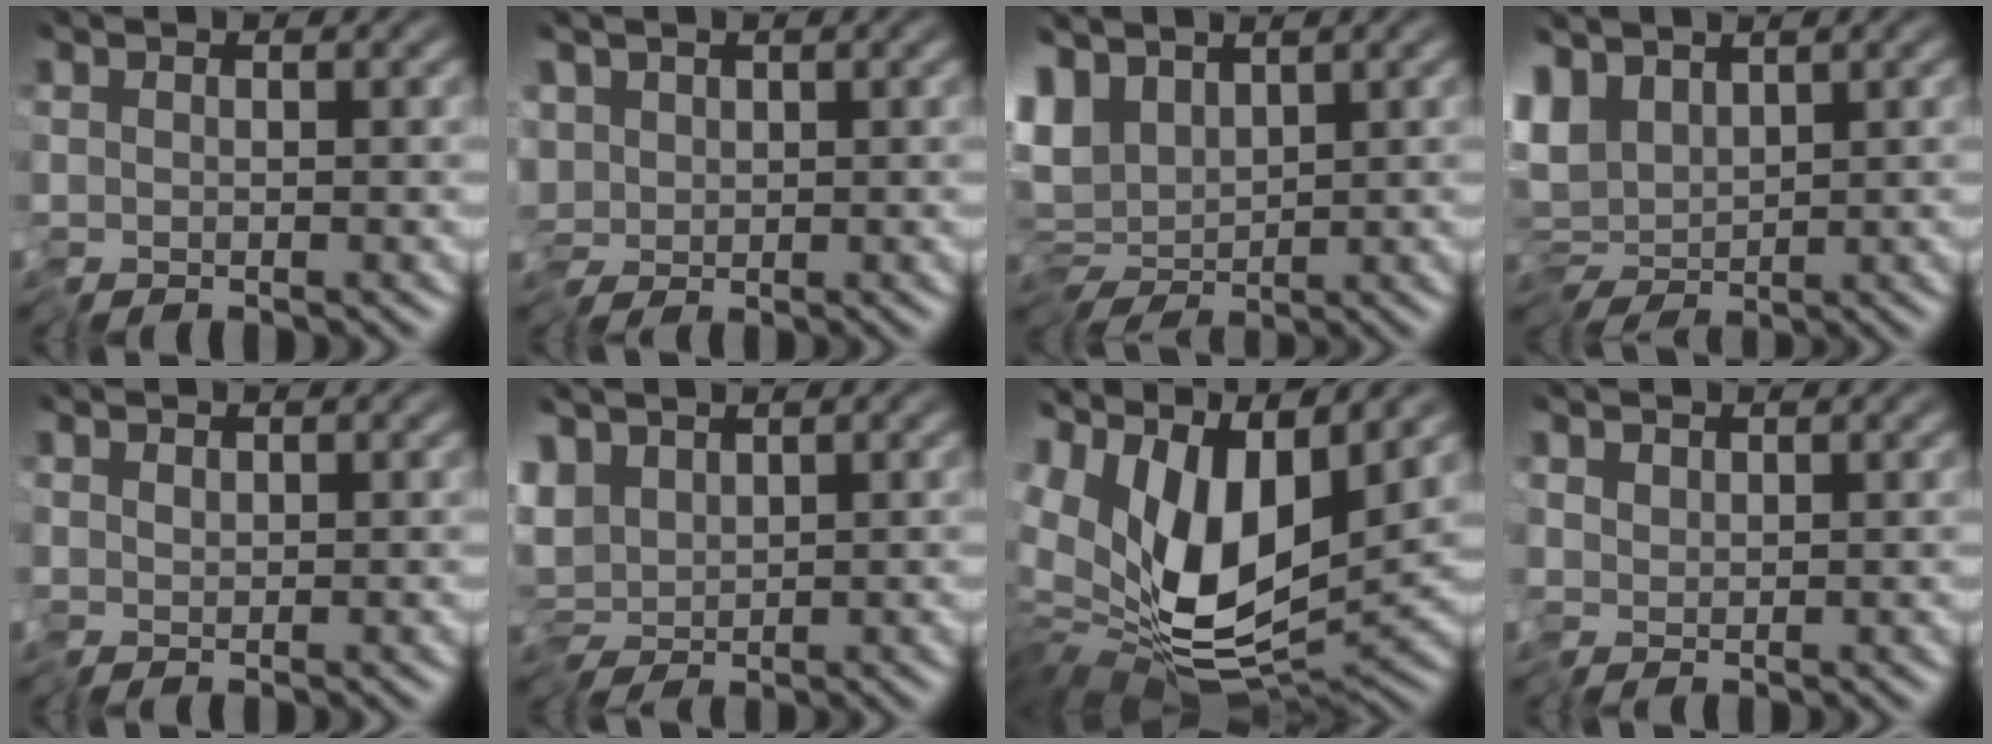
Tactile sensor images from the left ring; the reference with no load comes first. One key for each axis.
{"total": 2.5, "fx": -0.4, "fy": 1.6, "fz": 1.8, "tx": -0.033, "ty": 0.008, "tz": -0.013}
{"total": 6.0, "fx": 1.9, "fy": 3.5, "fz": 4.6, "tx": -0.065, "ty": 0.003, "tz": 0.037}
{"total": 5.5, "fx": 1.4, "fy": 3.2, "fz": 4.2, "tx": -0.060, "ty": 0.001, "tz": 0.029}
{"total": 0.6, "fx": 0.1, "fy": 0.5, "fz": 0.4, "tx": -0.009, "ty": -0.001, "tz": 0.000}
{"total": 3.7, "fx": 0.1, "fy": 2.4, "fz": 2.8, "tx": -0.042, "ty": -0.001, "tz": 0.004}
{"total": 12.3, "fx": 1.7, "fy": 6.3, "fz": 10.5, "tx": -0.194, "ty": -0.014, "tz": 0.032}
{"total": 0.8, "fx": 0.3, "fy": 0.6, "fz": 0.4, "tx": -0.008, "ty": 0.000, "tz": 0.004}